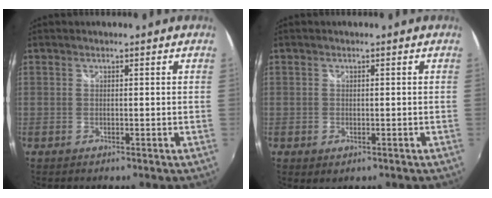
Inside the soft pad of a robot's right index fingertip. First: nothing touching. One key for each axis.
{"total": 1.5, "fx": -0.5, "fy": 1.2, "fz": 0.8, "tx": -0.015, "ty": -0.005, "tz": -0.007}